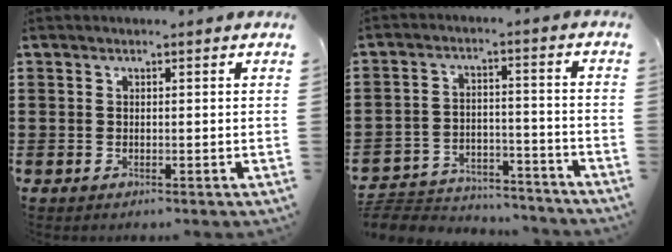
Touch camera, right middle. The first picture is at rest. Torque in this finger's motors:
{"motor_torque": [0.39, -0.33, 0.04, 0.02]}